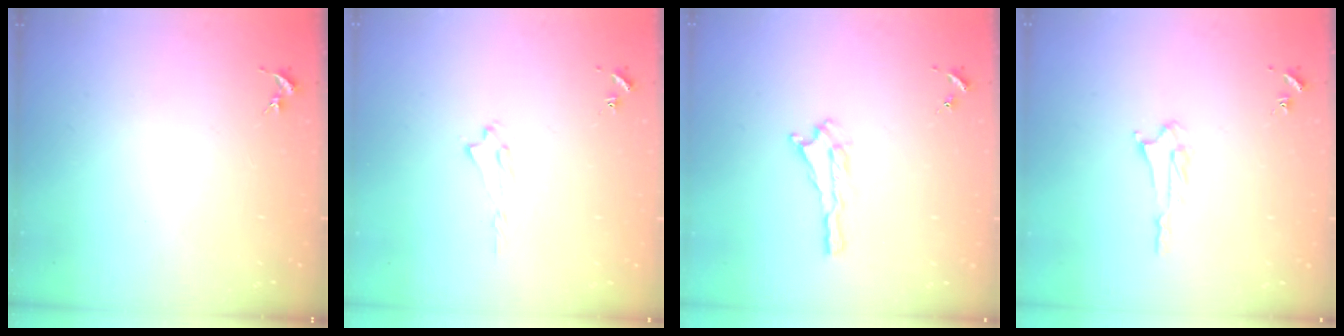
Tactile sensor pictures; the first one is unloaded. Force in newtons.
{"total": 1.7, "press": 1.6, "slide": 0.2}
{"total": 1.5, "press": 1.4, "slide": 0.2}
{"total": 2.6, "press": 2.6, "slide": 0.3}